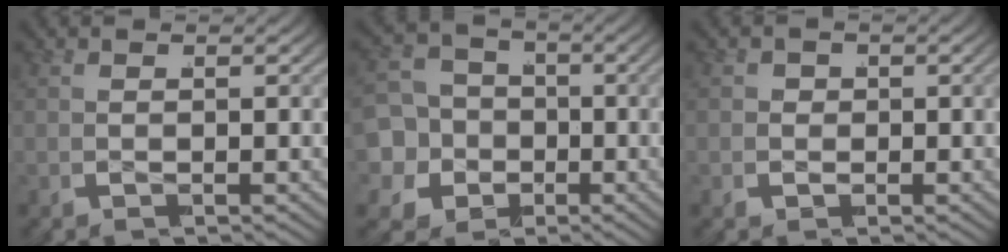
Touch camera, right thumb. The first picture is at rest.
{"total": 11.5, "force": [-0.2, 10.2, 5.2], "torque": [-0.116, -0.016, -0.013]}
{"total": 1.4, "force": [-0.1, 1.3, 0.3], "torque": [-0.005, -0.004, -0.001]}